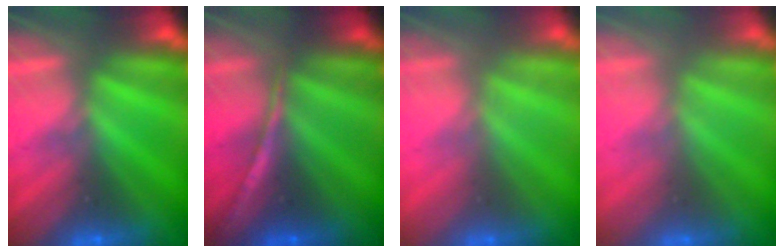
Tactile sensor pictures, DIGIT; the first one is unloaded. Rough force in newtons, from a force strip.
{"total": 1.4}
{"total": 2.5}
{"total": 2.7}